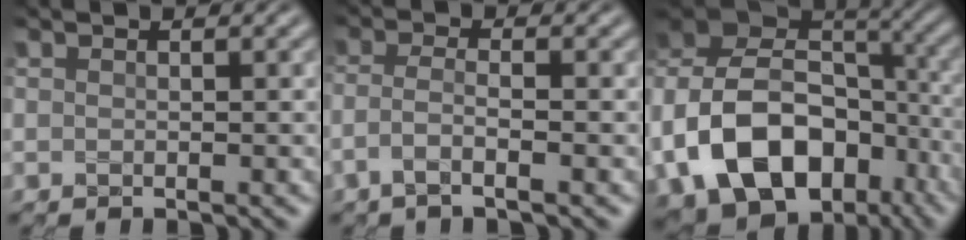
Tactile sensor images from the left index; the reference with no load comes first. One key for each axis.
{"total": 2.7, "fx": -1.2, "fy": 0.7, "fz": 2.3, "tx": -0.042, "ty": 0.002, "tz": -0.038}
{"total": 16.2, "fx": -5.1, "fy": 11.7, "fz": 10.0, "tx": -0.201, "ty": -0.008, "tz": -0.090}